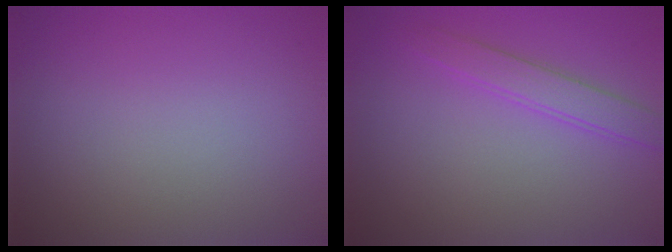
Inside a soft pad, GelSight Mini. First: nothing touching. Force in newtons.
{"total": 2.3, "press": 2.3, "slide": 0.1}